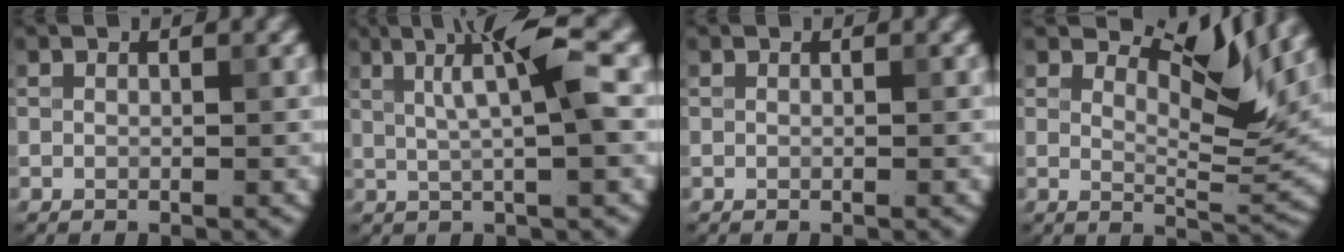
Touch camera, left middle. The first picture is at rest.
{"total": 5.3, "force": [0.7, 0.2, 5.3], "torque": [-0.102, 0.007, 0.030]}
{"total": 0.0}
{"total": 6.0, "force": [3.8, 1.6, 4.3], "torque": [-0.078, 0.003, 0.080]}